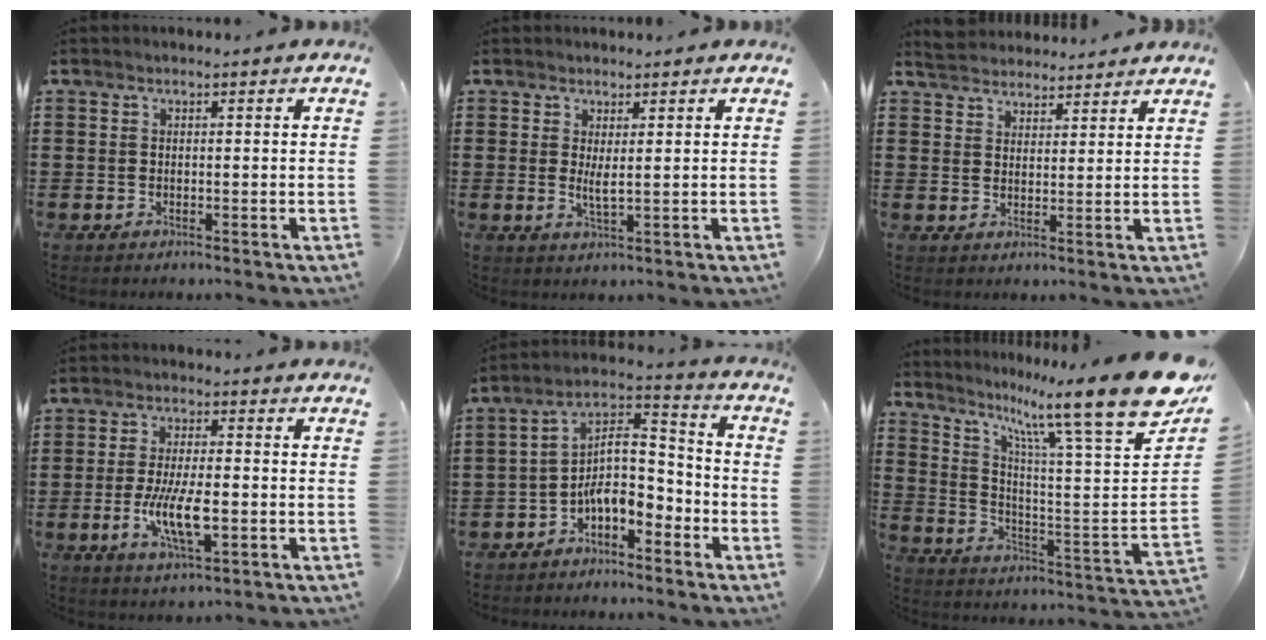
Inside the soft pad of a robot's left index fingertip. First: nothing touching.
{"total": 2.3, "force": [0.9, 0.1, 2.1], "torque": [-0.043, -0.005, 0.016]}
{"total": 3.9, "force": [3.7, 0.8, -0.7], "torque": [-0.004, -0.010, 0.070]}
{"total": 8.7, "force": [-1.9, 3.0, 7.9], "torque": [-0.165, -0.010, -0.036]}
{"total": 8.4, "force": [-3.7, 4.5, 6.1], "torque": [-0.115, 0.000, -0.076]}
{"total": 16.1, "force": [11.4, 1.1, 11.4], "torque": [-0.213, -0.083, 0.173]}